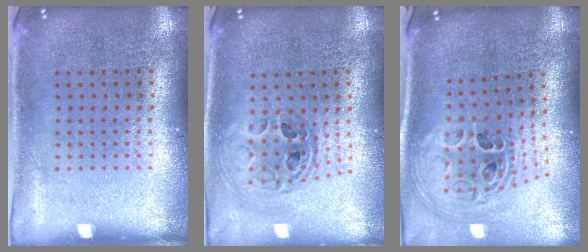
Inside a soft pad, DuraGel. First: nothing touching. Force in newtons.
{"total": 1.0, "press": 1.0, "slide": 0.2}
{"total": 2.0, "press": 1.6, "slide": 1.2}